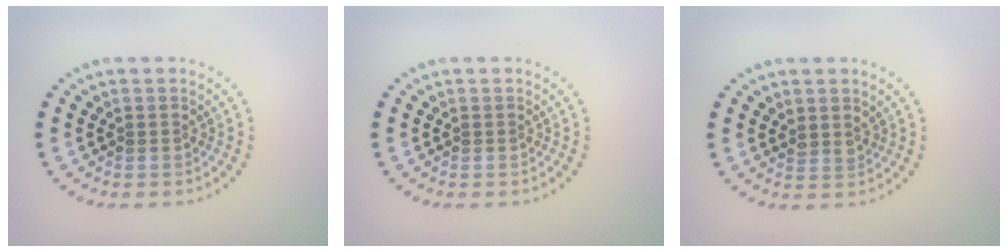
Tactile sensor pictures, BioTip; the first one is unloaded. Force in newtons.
{"total": 0.0}
{"total": 0.8, "press": 0.6, "slide": 0.6}